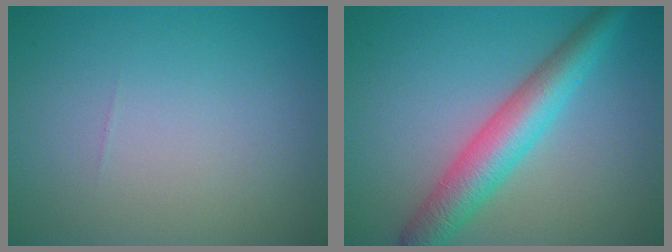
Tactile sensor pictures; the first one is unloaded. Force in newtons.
{"total": 5.6, "press": 5.6, "slide": 0.1}